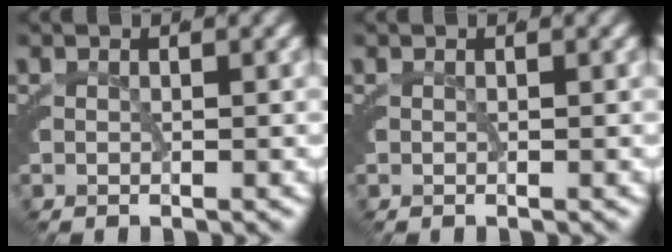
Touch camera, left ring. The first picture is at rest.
{"total": 0.0}